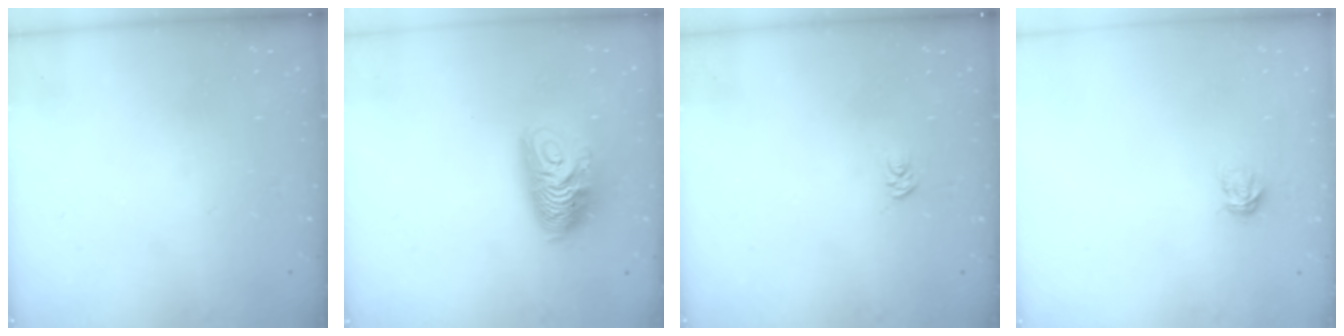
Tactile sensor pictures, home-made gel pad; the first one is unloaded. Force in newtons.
{"total": 10.6, "press": 10.6, "slide": 0.8}
{"total": 2.6, "press": 2.6, "slide": 0.3}
{"total": 3.6, "press": 3.6, "slide": 0.4}